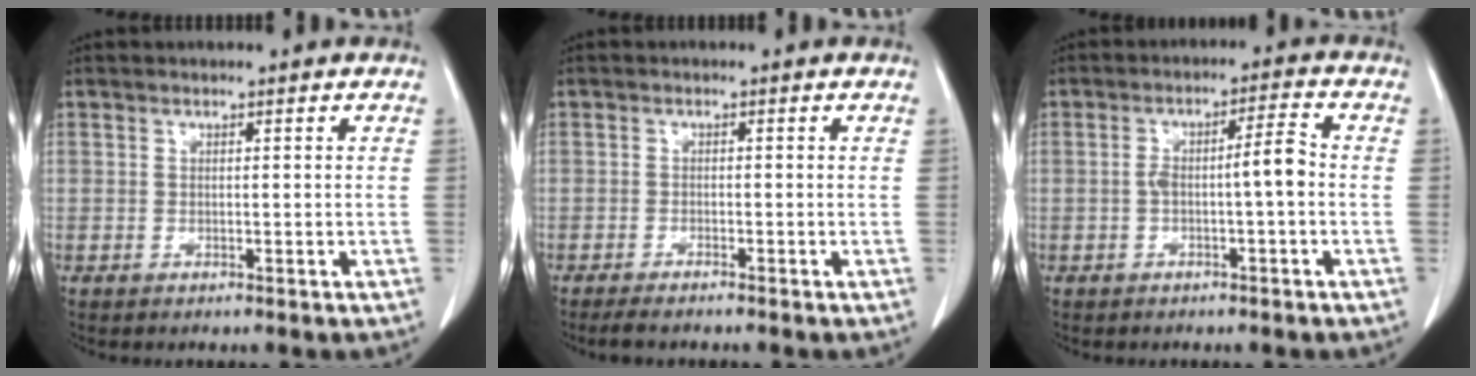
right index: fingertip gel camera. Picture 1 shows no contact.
{"total": 2.7, "force": [-2.4, 0.3, 1.2], "torque": [-0.019, -0.006, -0.038]}
{"total": 4.8, "force": [-1.0, 0.4, 4.7], "torque": [-0.079, 0.020, -0.011]}